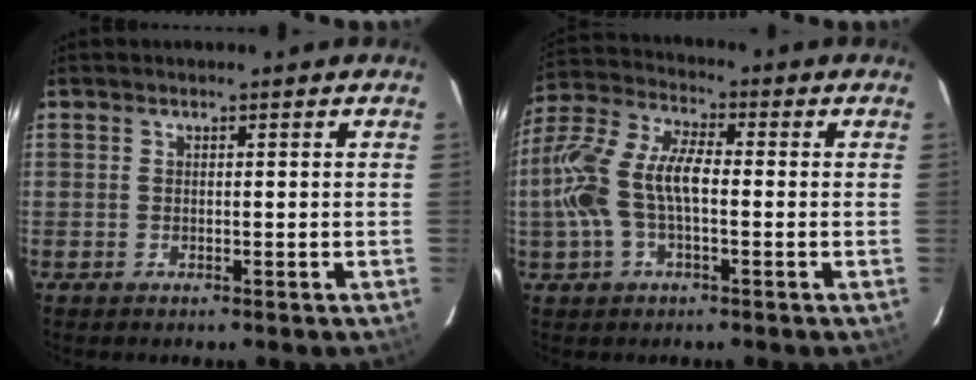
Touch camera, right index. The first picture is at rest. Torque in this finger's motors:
{"motor_torque": [0.48, -0.07, 0.41, 0.21]}